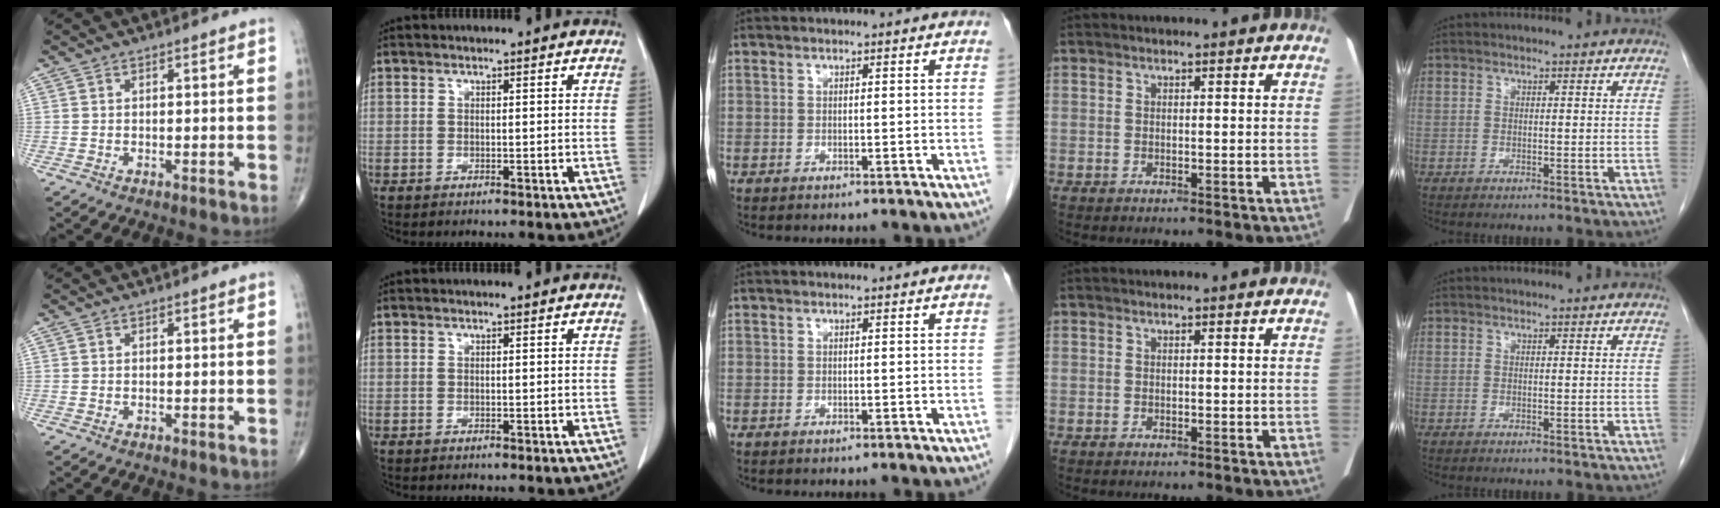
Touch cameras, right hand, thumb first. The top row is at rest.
{}